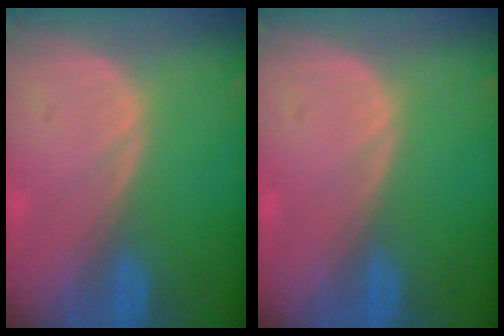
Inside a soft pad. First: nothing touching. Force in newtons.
{"total": 0.0}